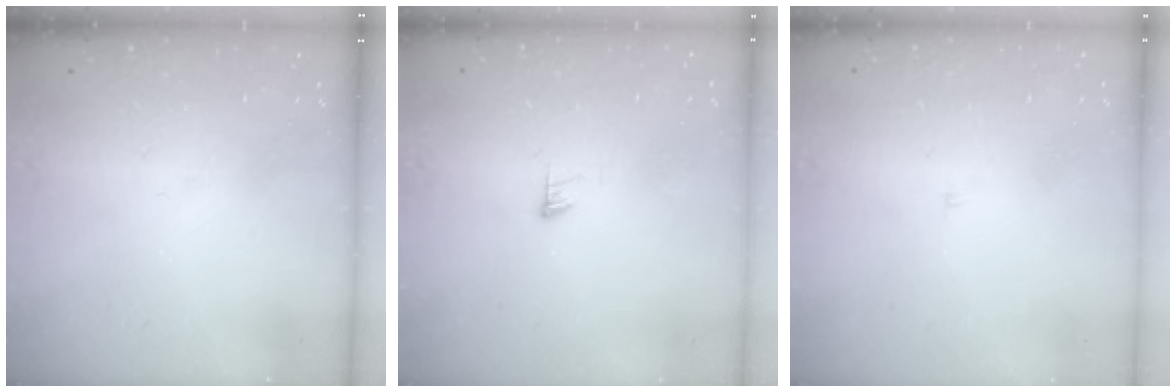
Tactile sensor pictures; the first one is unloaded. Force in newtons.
{"total": 4.0, "press": 4.0, "slide": 0.3}
{"total": 2.1, "press": 2.1, "slide": 0.2}